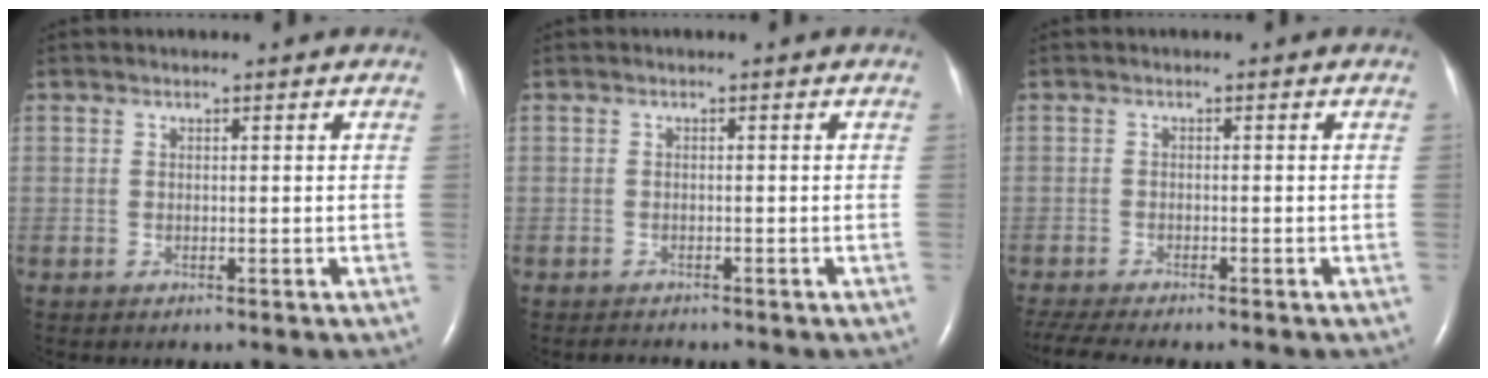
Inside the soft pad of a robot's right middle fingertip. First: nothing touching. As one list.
[{"total": 1.2, "force": [-1.1, 0.2, 0.2], "torque": [-0.010, -0.005, -0.016]}, {"total": 6.8, "force": [-5.9, 0.6, 3.4], "torque": [-0.061, -0.010, -0.096]}]